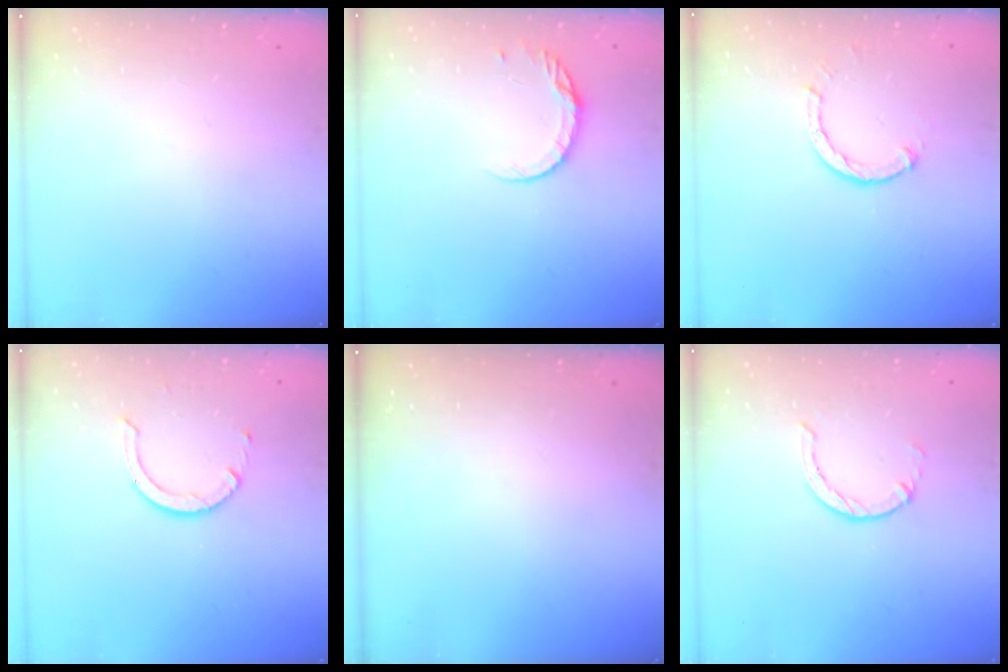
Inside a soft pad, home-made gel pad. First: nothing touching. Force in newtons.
{"total": 7.9, "press": 7.8, "slide": 0.9}
{"total": 2.6, "press": 2.6, "slide": 0.3}
{"total": 6.3, "press": 6.3, "slide": 0.4}
{"total": 0.0}
{"total": 1.2, "press": 1.2, "slide": 0.2}